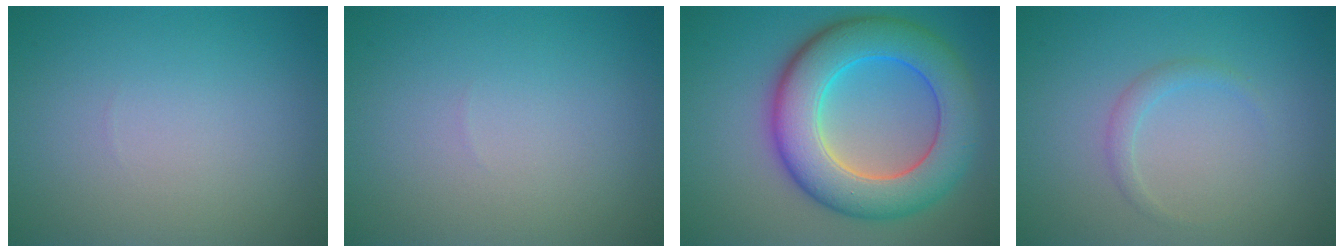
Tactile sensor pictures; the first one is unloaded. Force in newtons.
{"total": 0.0}
{"total": 9.7, "press": 9.7, "slide": 0.1}
{"total": 1.2, "press": 1.1, "slide": 0.2}